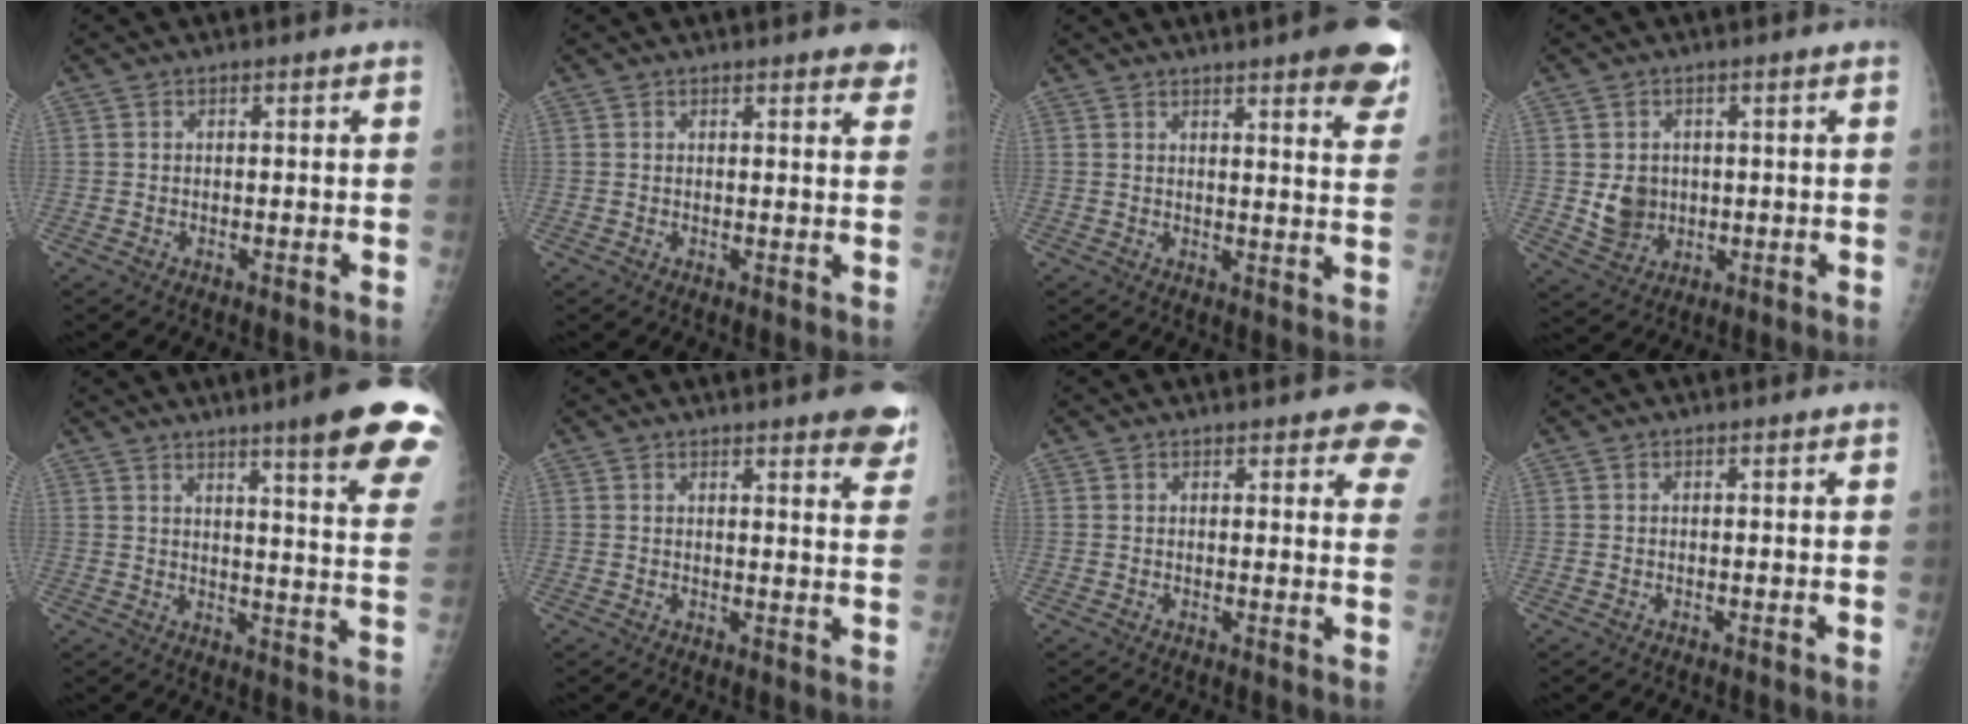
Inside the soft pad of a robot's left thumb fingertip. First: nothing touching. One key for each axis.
{"total": 4.0, "fx": 3.2, "fy": 1.0, "fz": 2.3, "tx": -0.012, "ty": -0.008, "tz": 0.027}
{"total": 12.4, "fx": 8.2, "fy": 2.2, "fz": 9.0, "tx": -0.081, "ty": -0.034, "tz": 0.086}
{"total": 5.6, "fx": 0.1, "fy": 4.9, "fz": 2.6, "tx": -0.018, "ty": -0.003, "tz": 0.015}
{"total": 18.6, "fx": 12.6, "fy": 1.5, "fz": 13.7, "tx": -0.152, "ty": -0.063, "tz": 0.149}
{"total": 8.8, "fx": 6.5, "fy": 1.7, "fz": 5.6, "tx": -0.042, "ty": -0.027, "tz": 0.064}
{"total": 7.3, "fx": 5.2, "fy": 2.4, "fz": 4.5, "tx": -0.018, "ty": -0.017, "tz": 0.045}
{"total": 0.0}